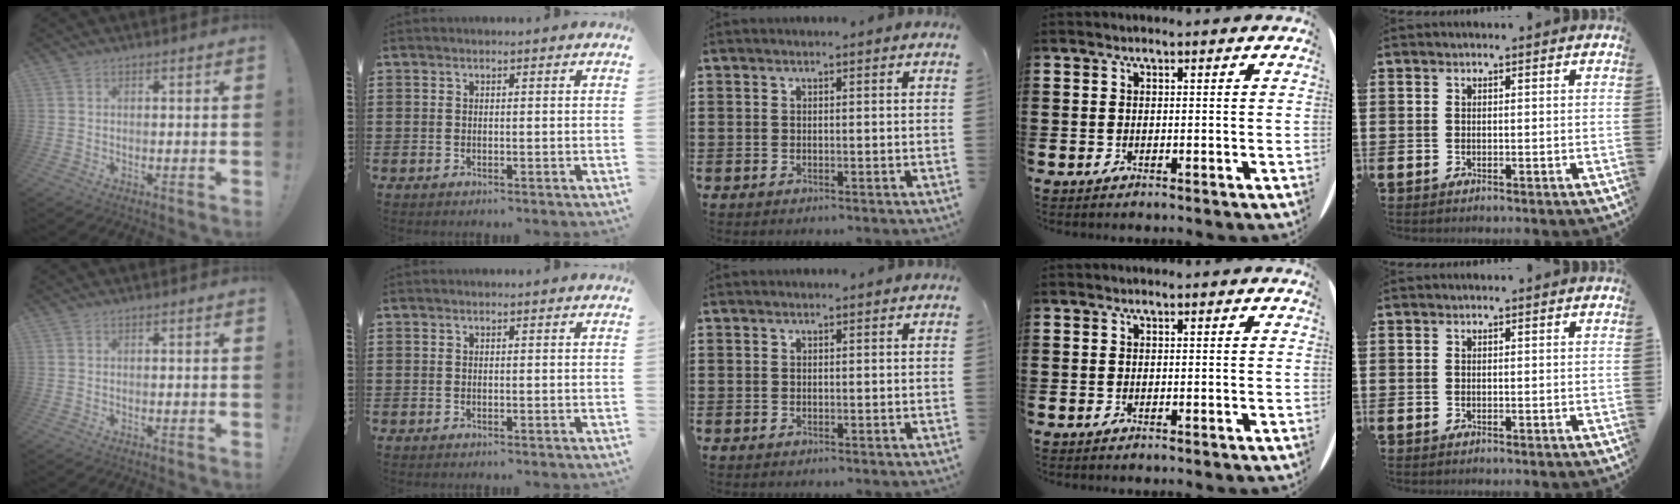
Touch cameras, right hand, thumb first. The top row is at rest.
{}